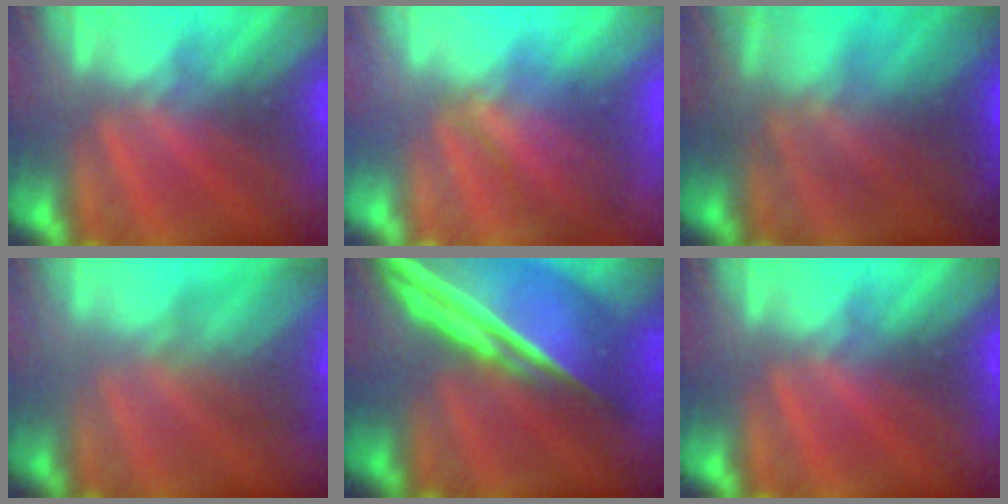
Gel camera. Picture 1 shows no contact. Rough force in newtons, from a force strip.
{"total": 3.3}
{"total": 9.3}
{"total": 9.0}
{"total": 7.0}
{"total": 0.0}